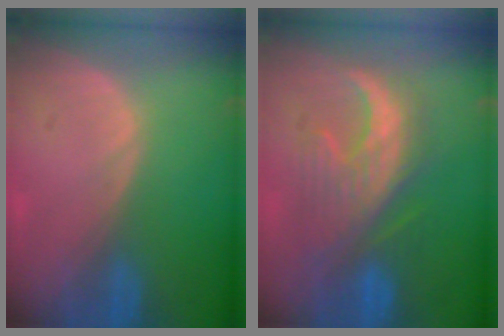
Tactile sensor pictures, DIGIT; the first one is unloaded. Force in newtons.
{"total": 9.1, "press": 9.1, "slide": 0.5}